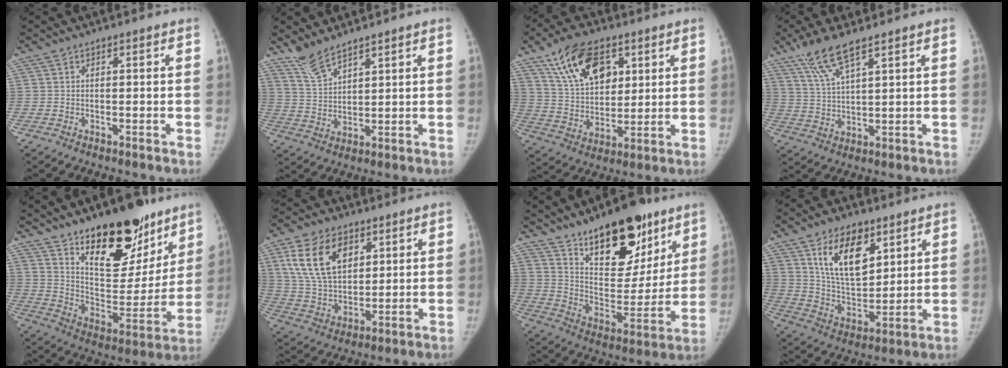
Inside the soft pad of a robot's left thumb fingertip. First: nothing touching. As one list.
[{"total": 6.0, "force": [5.2, 1.6, 2.6], "torque": [-0.049, -0.026, 0.114]}, {"total": 15.5, "force": [7.8, 8.9, 10.0], "torque": [-0.141, -0.025, 0.149]}, {"total": 8.5, "force": [5.7, 1.7, 6.0], "torque": [-0.127, -0.018, 0.122]}, {"total": 24.2, "force": [15.4, 11.2, 14.8], "torque": [-0.162, -0.090, 0.240]}, {"total": 15.9, "force": [6.7, 9.9, 10.5], "torque": [-0.170, -0.021, 0.137]}, {"total": 22.4, "force": [14.2, 10.3, 14.0], "torque": [-0.156, -0.075, 0.229]}, {"total": 14.6, "force": [7.3, 7.8, 9.9], "torque": [-0.136, -0.045, 0.141]}]